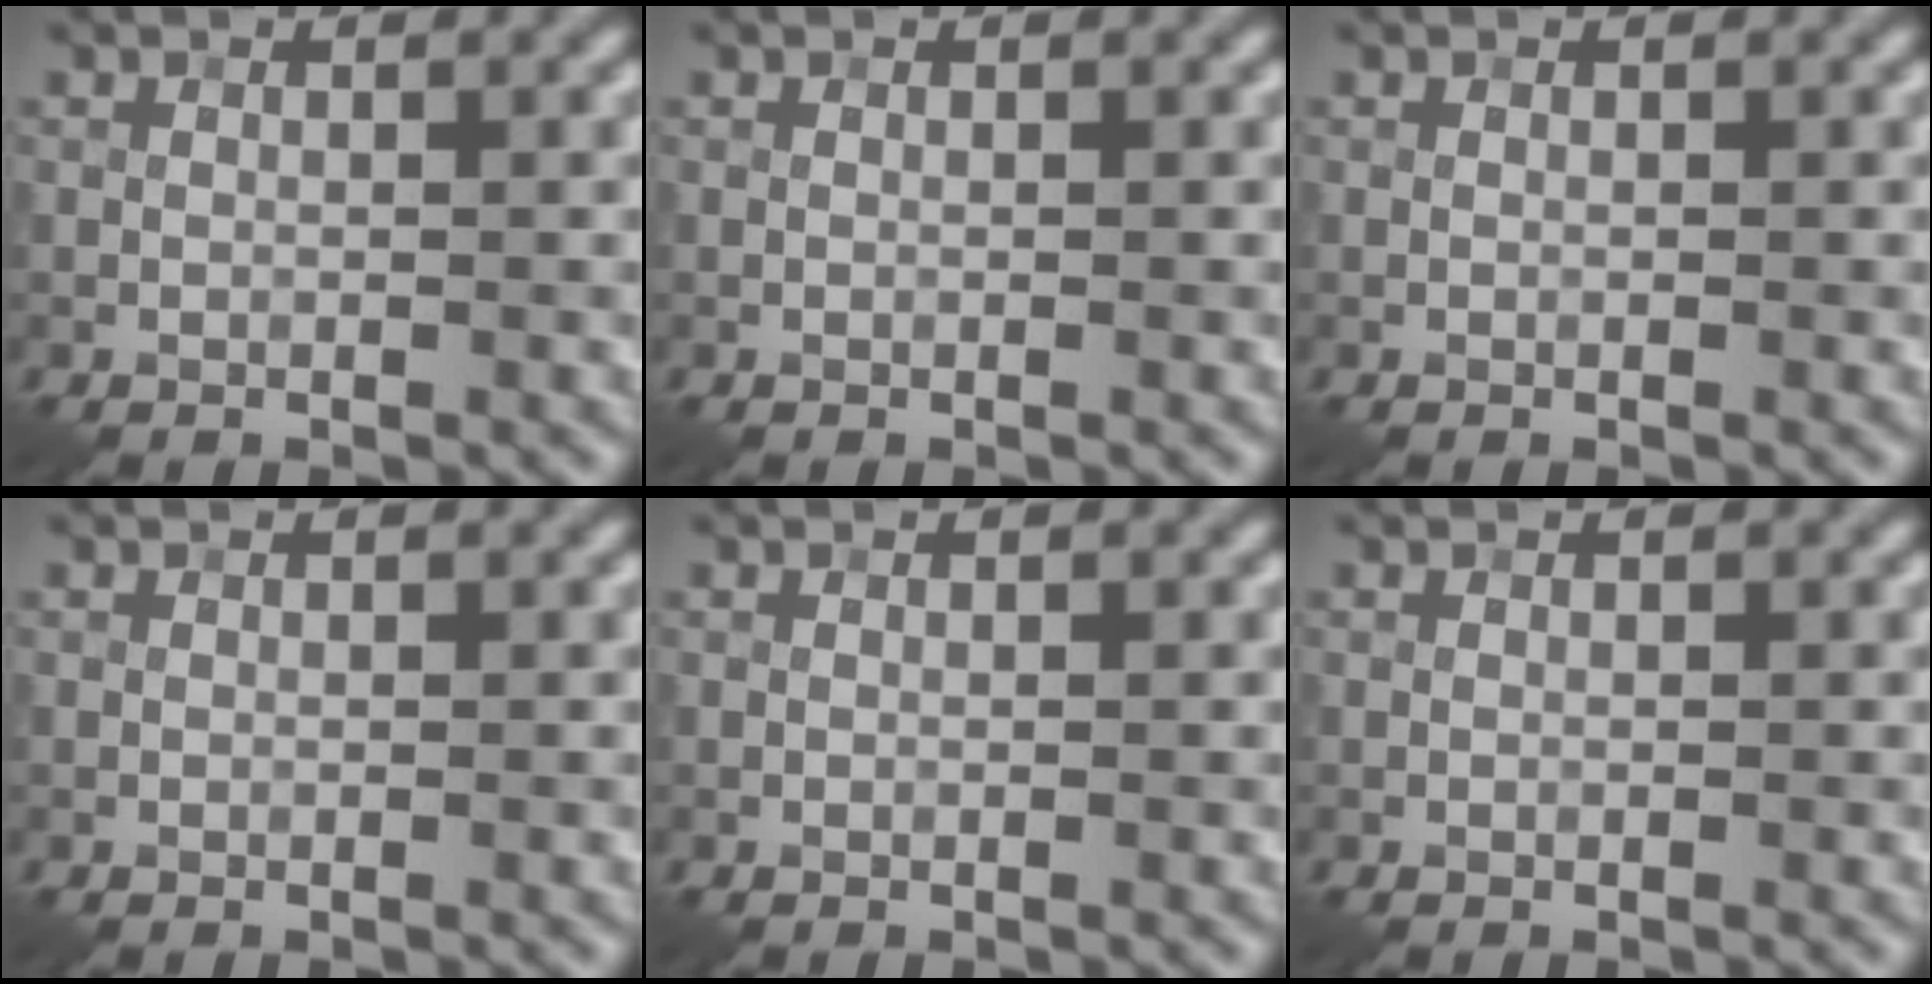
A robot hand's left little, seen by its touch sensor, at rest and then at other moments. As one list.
[{"total": 0.0}, {"total": 0.0}, {"total": 0.0}, {"total": 0.0}, {"total": 0.0}]